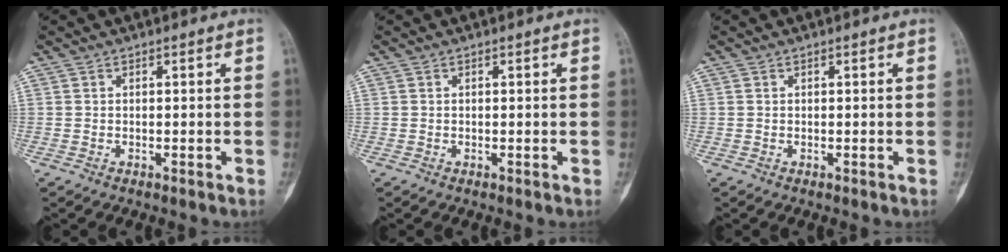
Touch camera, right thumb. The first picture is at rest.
{"total": 0.0}
{"total": 0.0}